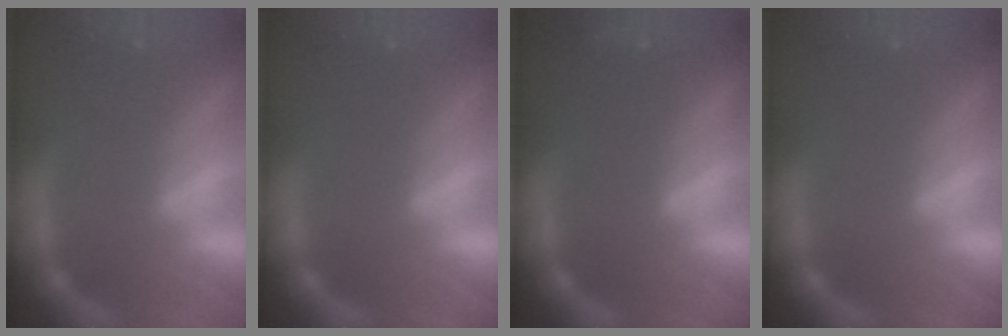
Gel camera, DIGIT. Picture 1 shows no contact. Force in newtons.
{"total": 0.0}
{"total": 0.9}
{"total": 0.0}